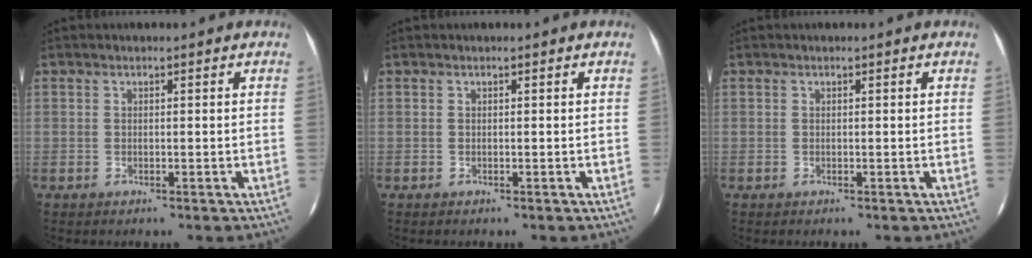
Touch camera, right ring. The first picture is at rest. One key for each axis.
{"total": 0.0}
{"total": 0.0}